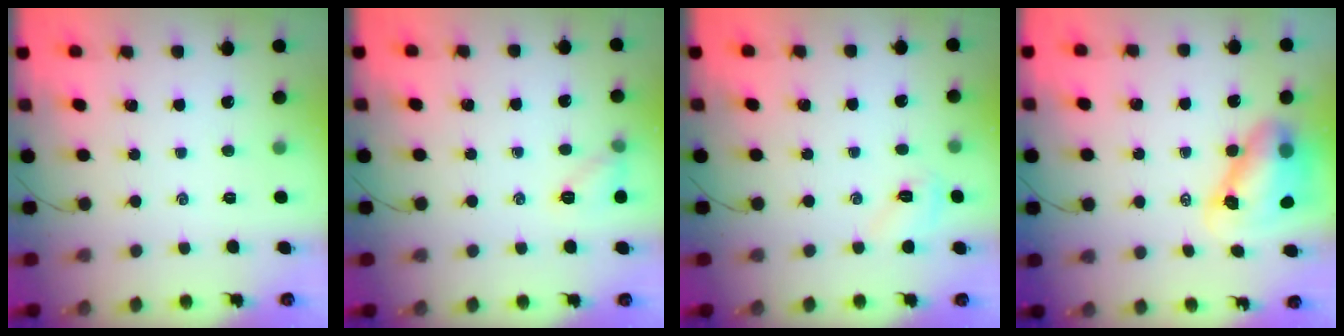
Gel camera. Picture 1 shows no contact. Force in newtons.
{"total": 6.9, "press": 6.8, "slide": 1.1}
{"total": 5.4, "press": 5.3, "slide": 1.0}
{"total": 9.1, "press": 8.9, "slide": 1.8}